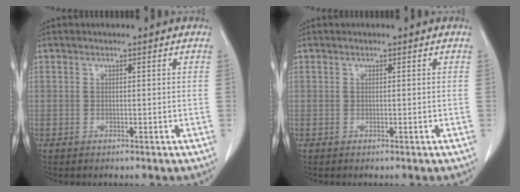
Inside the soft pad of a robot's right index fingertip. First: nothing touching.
{"total": 0.0}